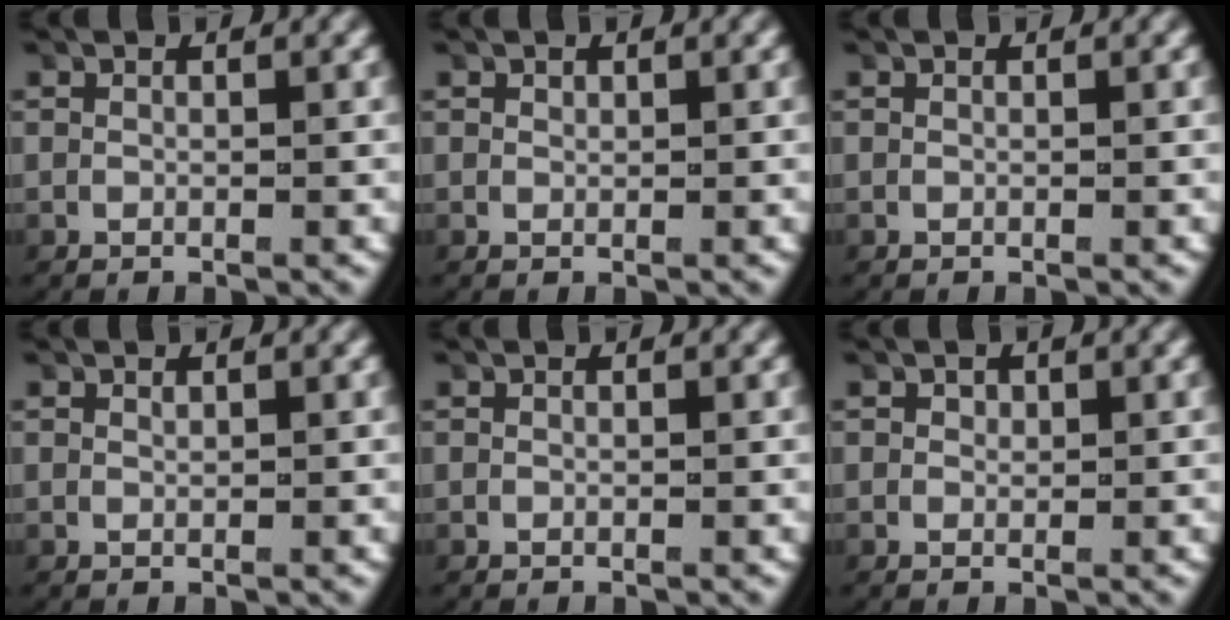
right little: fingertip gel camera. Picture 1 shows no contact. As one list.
[{"total": 0.0}, {"total": 0.0}, {"total": 0.0}, {"total": 0.0}, {"total": 0.6, "force": [0.2, 0.5, 0.2], "torque": [-0.006, -0.004, 0.007]}]